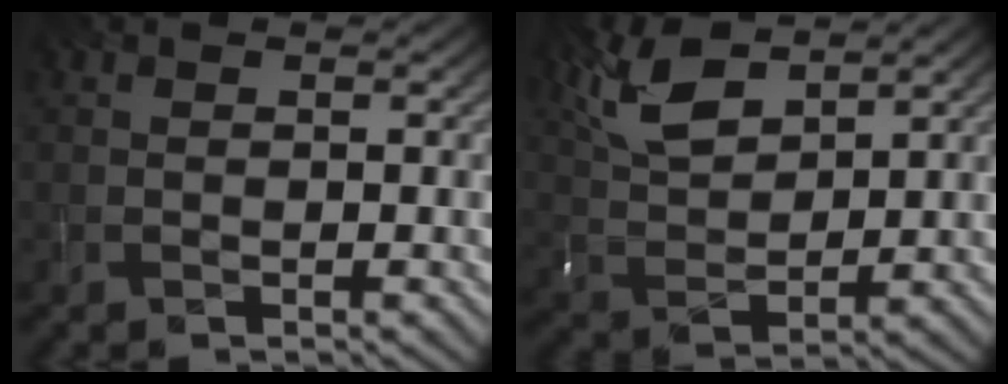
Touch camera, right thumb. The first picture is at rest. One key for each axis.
{"total": 8.8, "fx": 5.8, "fy": 3.3, "fz": 5.7, "tx": -0.147, "ty": 0.016, "tz": 0.121}